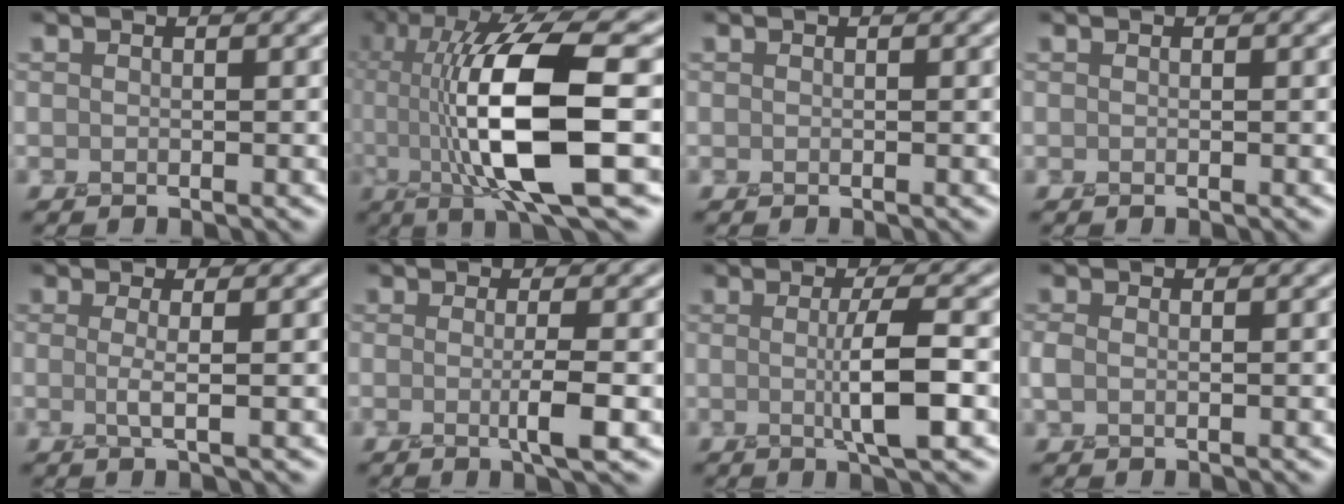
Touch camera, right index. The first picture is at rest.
{"total": 12.5, "force": [-0.2, 2.9, 12.2], "torque": [-0.205, 0.003, -0.001]}
{"total": 0.0}
{"total": 0.0}
{"total": 1.9, "force": [-0.1, 0.5, 1.8], "torque": [-0.031, -0.005, -0.010]}
{"total": 2.7, "force": [-0.4, 0.4, 2.6], "torque": [-0.039, -0.010, -0.011]}
{"total": 4.0, "force": [-0.3, 0.5, 4.0], "torque": [-0.070, -0.006, -0.005]}
{"total": 0.7, "force": [-0.2, 0.5, 0.5], "torque": [-0.014, -0.003, -0.004]}